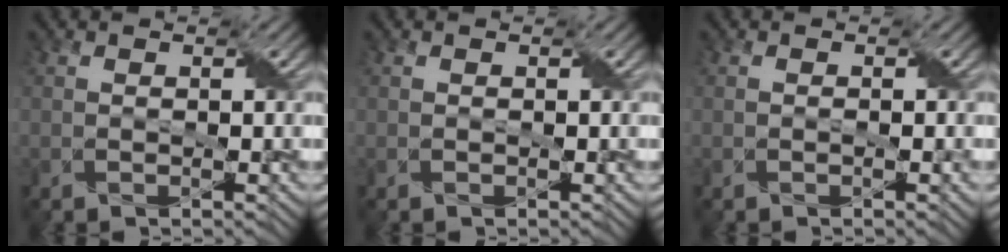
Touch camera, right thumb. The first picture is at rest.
{"total": 0.0}
{"total": 0.8, "force": [-0.2, 0.2, 0.8], "torque": [-0.015, -0.001, -0.001]}